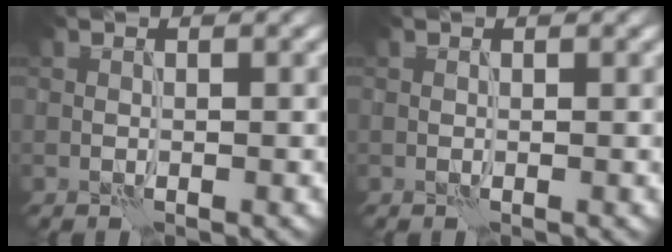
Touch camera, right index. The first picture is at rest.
{"total": 0.0}